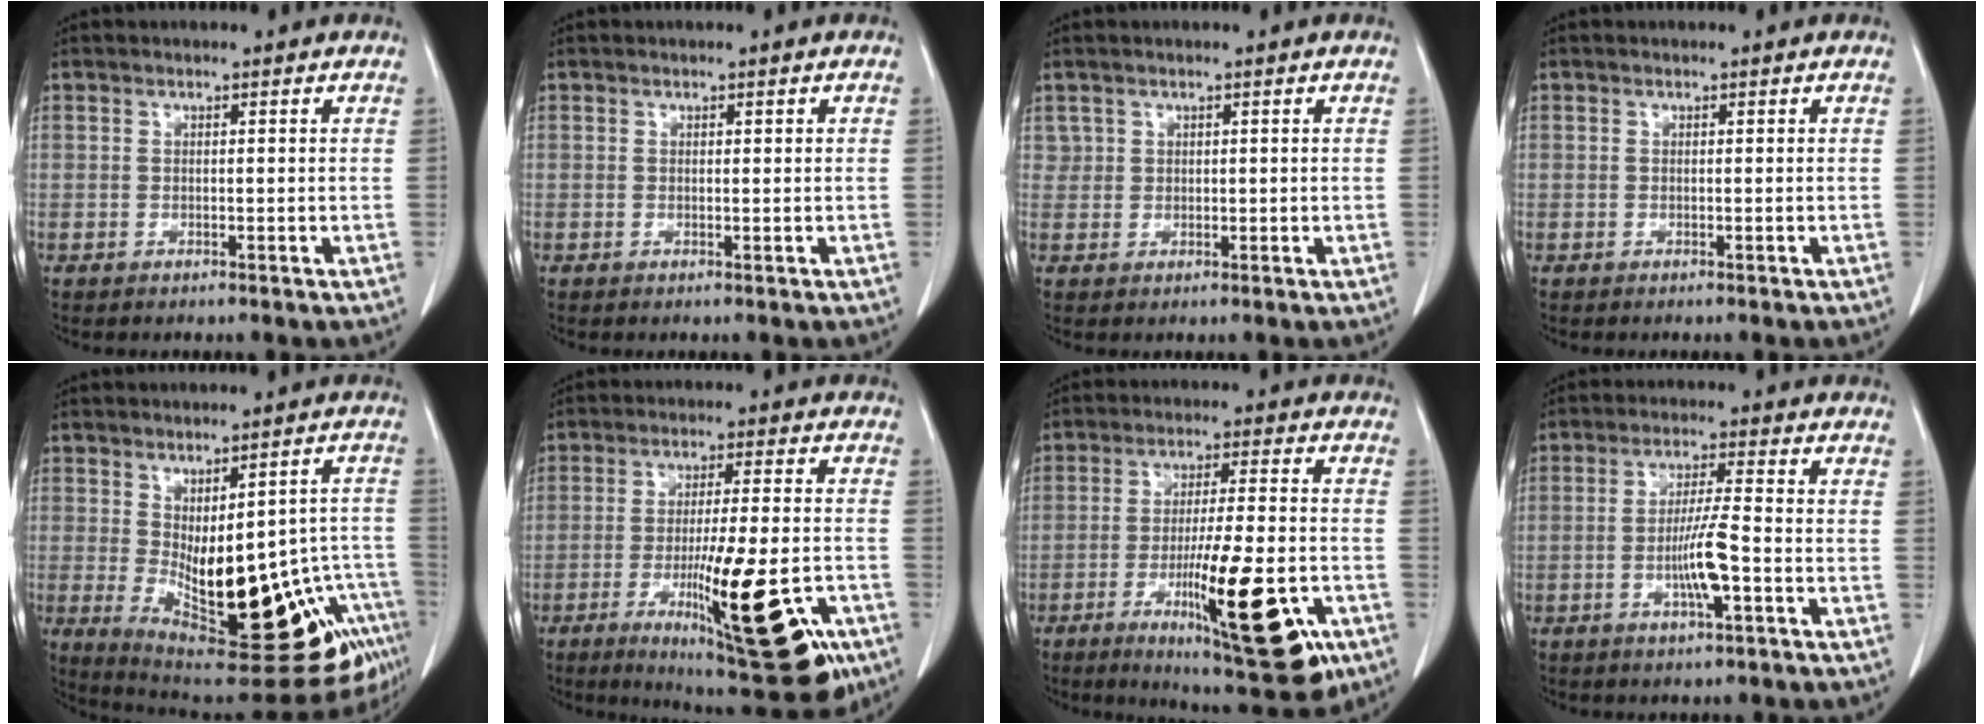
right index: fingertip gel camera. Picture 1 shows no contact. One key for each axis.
{"total": 0.6, "fx": 0.2, "fy": 0.1, "fz": 0.5, "tx": -0.009, "ty": -0.002, "tz": 0.005}
{"total": 1.5, "fx": 0.8, "fy": 1.3, "fz": 0.1, "tx": 0.011, "ty": 0.001, "tz": 0.010}
{"total": 0.0}
{"total": 24.2, "fx": -9.0, "fy": 7.6, "fz": 21.1, "tx": -0.225, "ty": -0.002, "tz": -0.102}
{"total": 19.4, "fx": -8.2, "fy": 2.7, "fz": 17.3, "tx": -0.221, "ty": -0.023, "tz": -0.112}
{"total": 17.7, "fx": -7.1, "fy": 2.5, "fz": 16.0, "tx": -0.228, "ty": -0.020, "tz": -0.098}
{"total": 6.3, "fx": -1.9, "fy": 0.1, "fz": 6.1, "tx": -0.118, "ty": -0.004, "tz": -0.035}